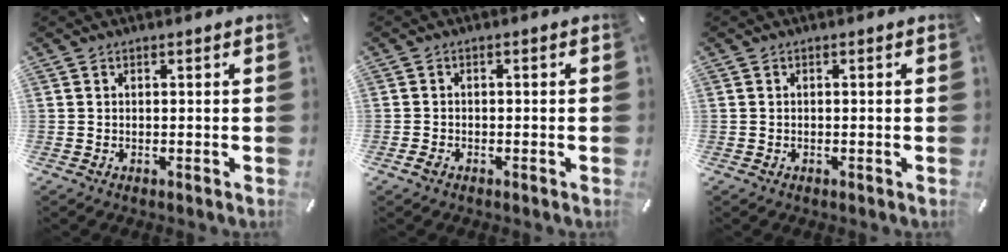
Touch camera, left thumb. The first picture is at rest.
{"total": 1.5, "force": [-1.0, 1.0, 0.6], "torque": [-0.011, 0.005, -0.021]}
{"total": 0.0}